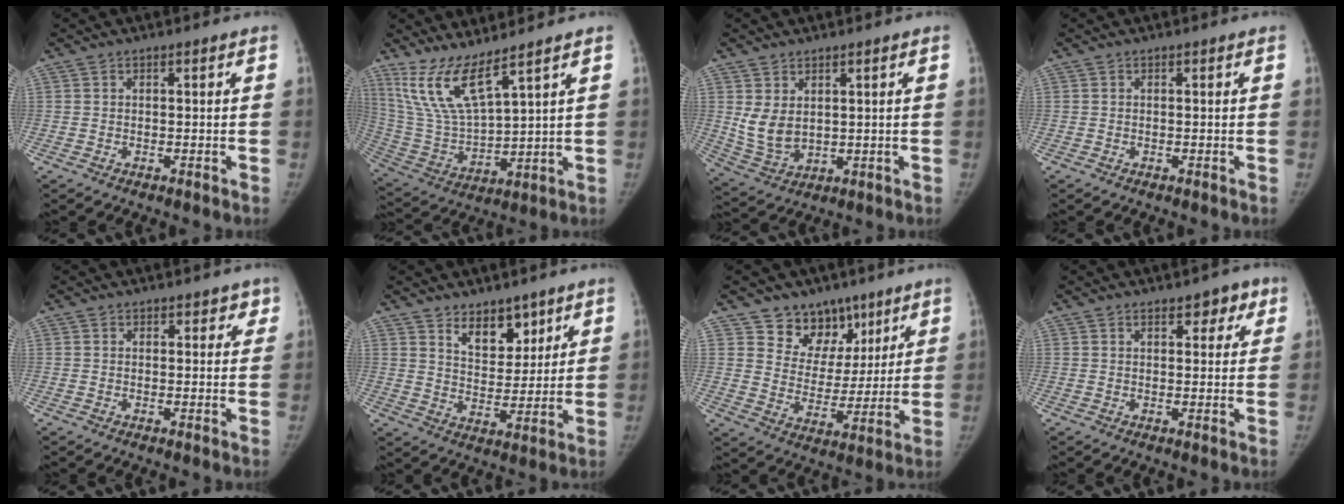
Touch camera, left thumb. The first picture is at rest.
{"total": 11.4, "force": [8.3, 2.0, 7.6], "torque": [-0.149, -0.052, 0.189]}
{"total": 6.6, "force": [1.8, 4.3, 4.7], "torque": [-0.080, -0.015, 0.053]}
{"total": 0.0}
{"total": 2.0, "force": [1.3, 1.4, 0.7], "torque": [0.023, -0.004, 0.010]}
{"total": 8.4, "force": [5.5, 4.8, 4.1], "torque": [-0.025, -0.042, 0.096]}
{"total": 11.7, "force": [7.6, 8.5, 2.9], "torque": [0.009, -0.042, 0.131]}
{"total": 4.4, "force": [2.5, 2.4, 2.7], "torque": [0.000, -0.008, 0.027]}